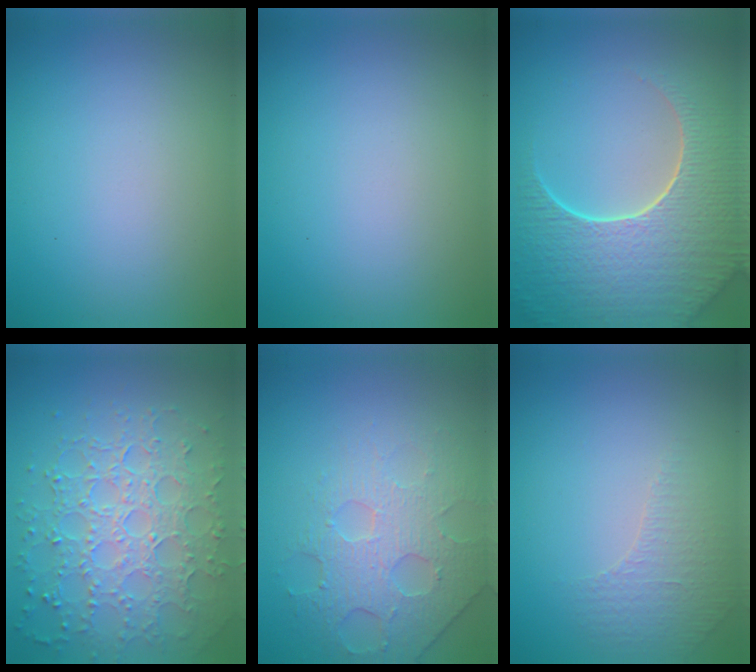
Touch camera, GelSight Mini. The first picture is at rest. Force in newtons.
{"total": 0.0}
{"total": 9.5, "press": 6.7, "slide": 6.6}
{"total": 7.7, "press": 5.4, "slide": 5.4}
{"total": 4.1, "press": 3.9, "slide": 1.1}
{"total": 1.3, "press": 0.9, "slide": 0.9}